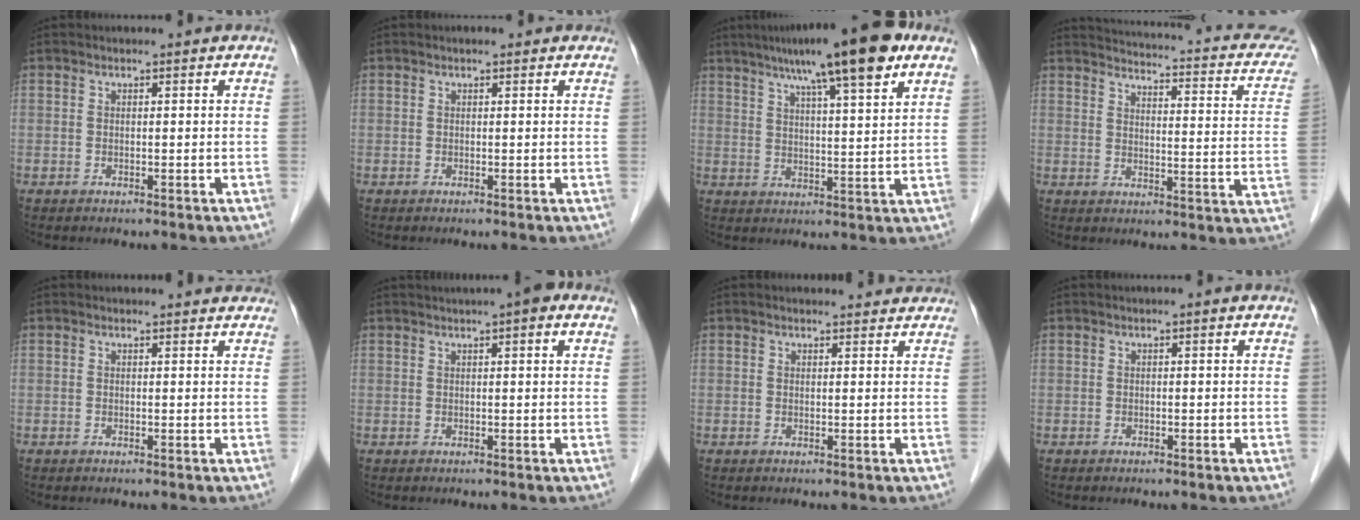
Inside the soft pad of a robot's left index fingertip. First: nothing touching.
{"total": 1.5, "force": [1.0, 0.7, 0.8], "torque": [-0.015, 0.011, 0.009]}
{"total": 15.4, "force": [10.0, 1.0, 11.6], "torque": [-0.179, 0.029, 0.147]}
{"total": 17.3, "force": [13.9, 4.2, 9.4], "torque": [-0.117, -0.022, 0.132]}
{"total": 5.1, "force": [4.9, 1.1, 1.0], "torque": [-0.004, 0.010, 0.042]}
{"total": 4.8, "force": [3.1, 0.5, 3.6], "torque": [-0.049, 0.023, 0.042]}
{"total": 5.9, "force": [5.6, 1.2, 1.5], "torque": [-0.010, 0.010, 0.055]}
{"total": 0.5, "force": [0.3, 0.0, 0.5], "torque": [-0.009, 0.003, 0.006]}